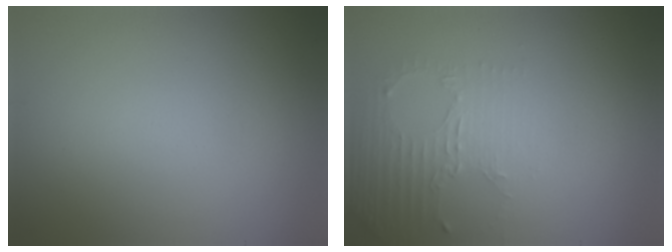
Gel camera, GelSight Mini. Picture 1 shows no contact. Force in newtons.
{"total": 2.6, "press": 2.0, "slide": 1.7}